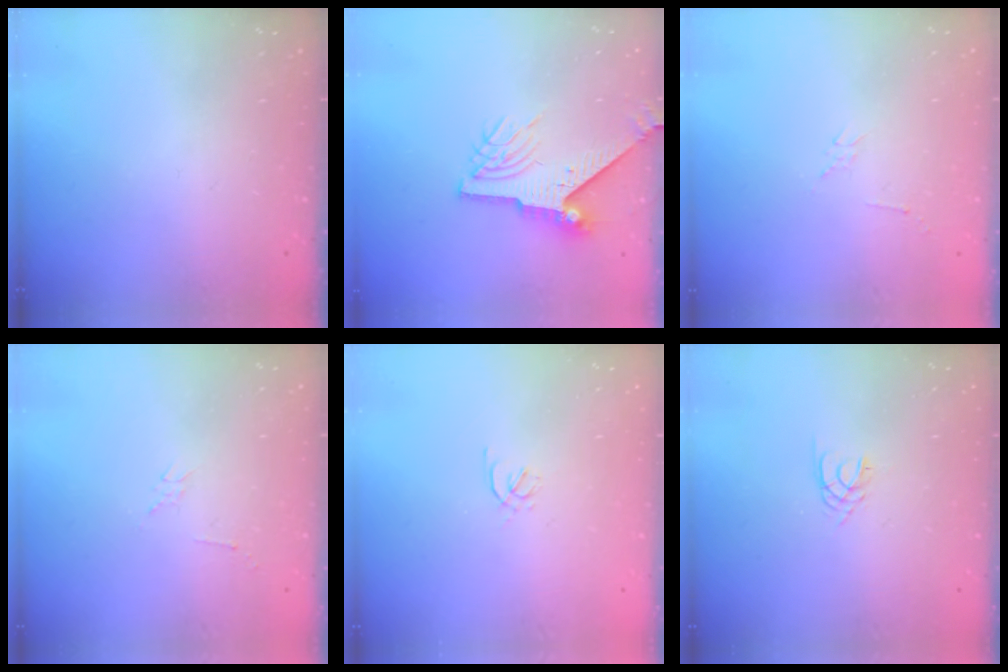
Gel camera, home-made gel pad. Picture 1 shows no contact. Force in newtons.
{"total": 9.0, "press": 9.0, "slide": 0.8}
{"total": 2.3, "press": 2.3, "slide": 0.4}
{"total": 2.3, "press": 2.3, "slide": 0.4}
{"total": 1.7, "press": 1.6, "slide": 0.5}
{"total": 2.4, "press": 2.4, "slide": 0.3}